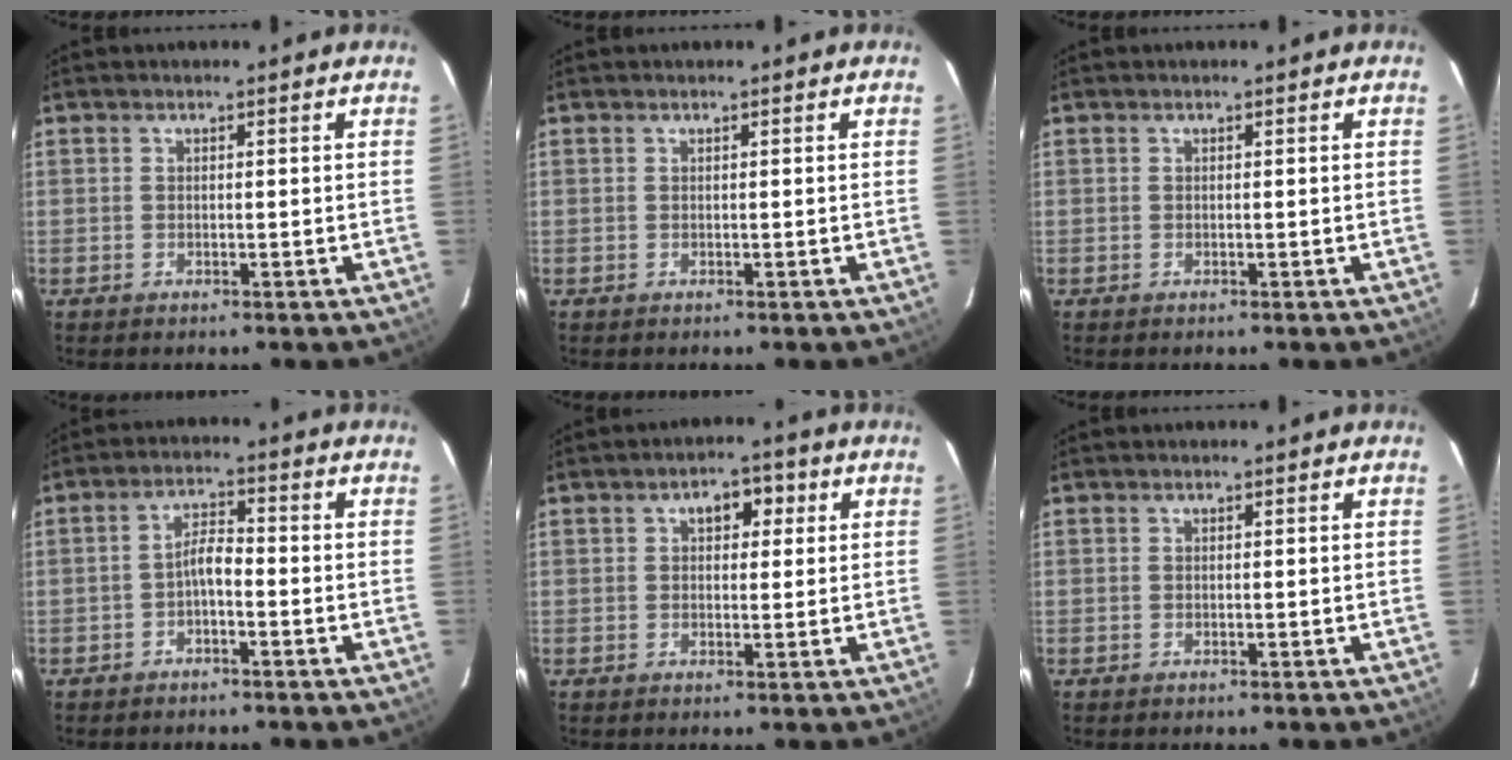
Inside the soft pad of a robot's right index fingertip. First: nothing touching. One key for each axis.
{"total": 0.0}
{"total": 0.0}
{"total": 3.3, "fx": -1.9, "fy": 1.0, "fz": 2.4, "tx": -0.045, "ty": 0.015, "tz": -0.033}
{"total": 4.5, "fx": 1.3, "fy": 2.9, "fz": 3.1, "tx": -0.040, "ty": 0.022, "tz": 0.020}
{"total": 0.0}